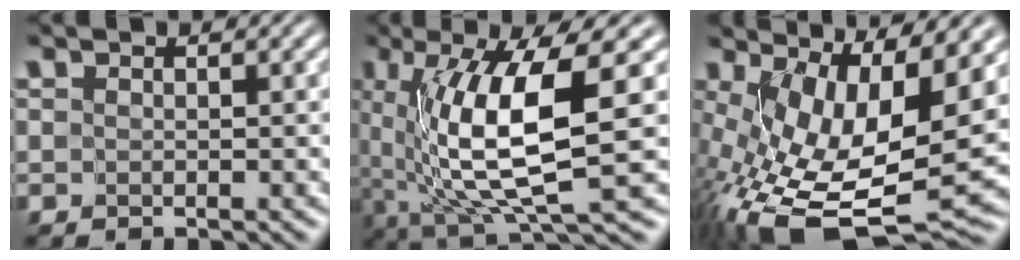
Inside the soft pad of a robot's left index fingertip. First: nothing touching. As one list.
[{"total": 10.3, "force": [1.2, 2.4, 9.9], "torque": [-0.178, -0.006, 0.030]}, {"total": 14.9, "force": [-1.1, 6.3, 13.4], "torque": [-0.261, -0.022, -0.005]}]